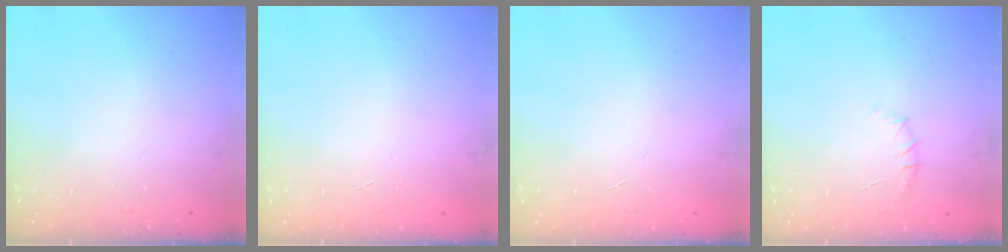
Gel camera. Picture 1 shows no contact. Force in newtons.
{"total": 0.0}
{"total": 0.0}
{"total": 4.5, "press": 4.2, "slide": 1.6}